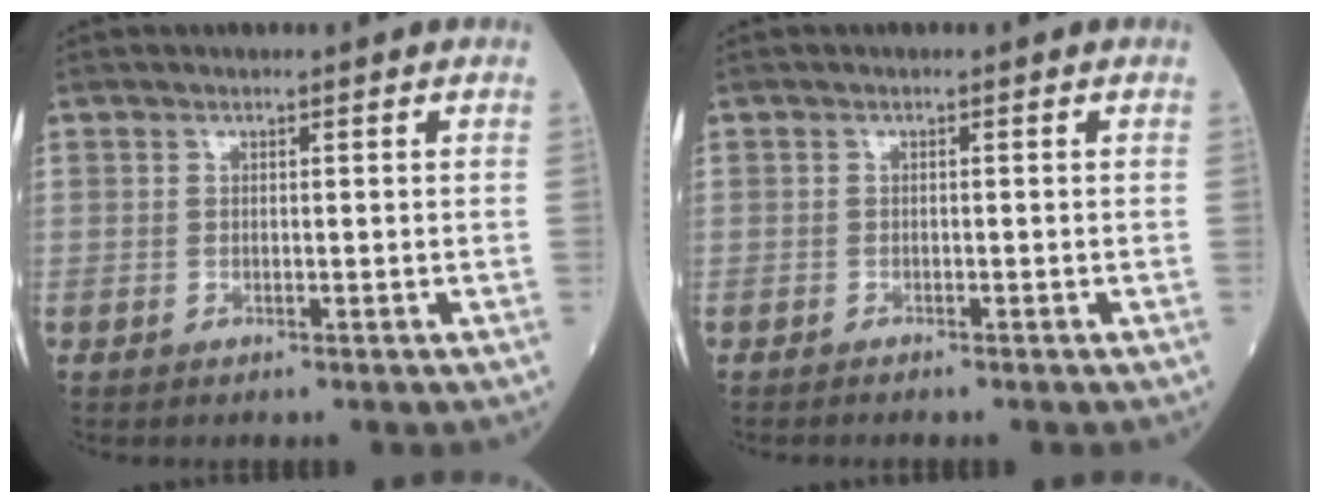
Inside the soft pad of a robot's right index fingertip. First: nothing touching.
{"total": 0.8, "force": [-0.8, -0.1, 0.3], "torque": [-0.006, -0.001, -0.012]}